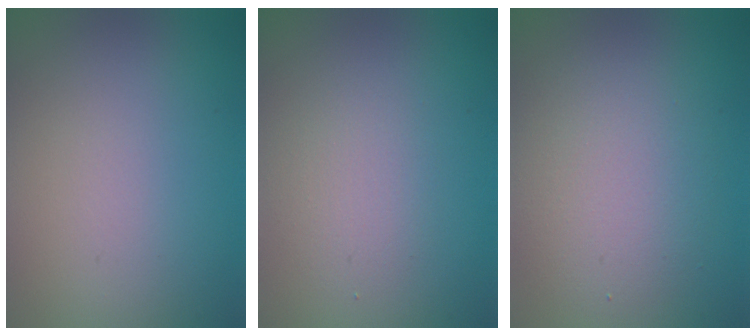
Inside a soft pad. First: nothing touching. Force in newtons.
{"total": 1.9, "press": 1.9, "slide": 0.0}
{"total": 4.2, "press": 4.2, "slide": 0.4}